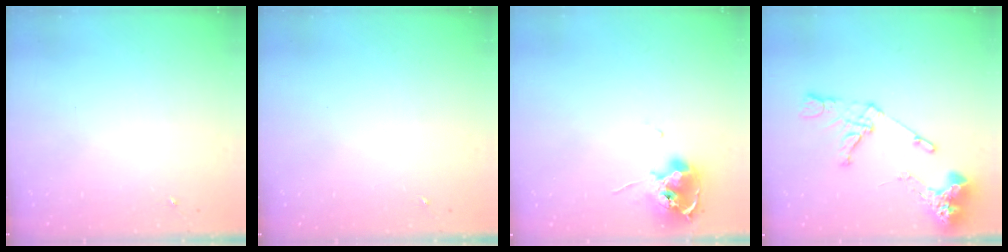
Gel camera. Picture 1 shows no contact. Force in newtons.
{"total": 0.0}
{"total": 11.5, "press": 11.4, "slide": 0.6}
{"total": 15.7, "press": 15.5, "slide": 1.9}